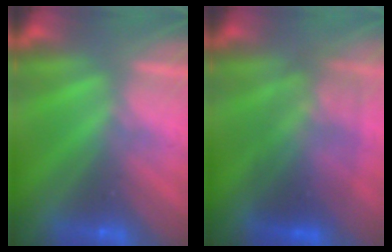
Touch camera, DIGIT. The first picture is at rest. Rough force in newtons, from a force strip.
{"total": 2.9}